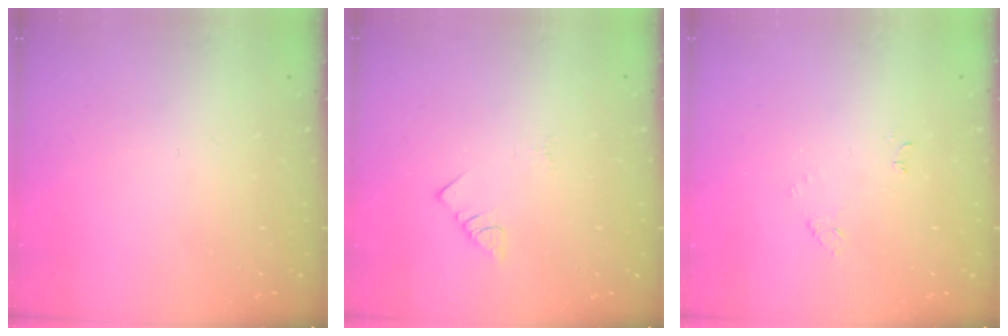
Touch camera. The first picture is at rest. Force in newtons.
{"total": 2.4, "press": 2.3, "slide": 0.4}
{"total": 5.8, "press": 5.8, "slide": 0.6}